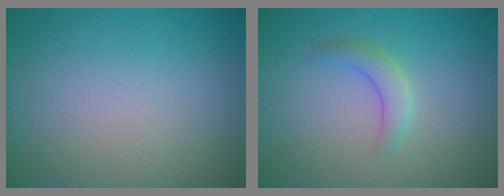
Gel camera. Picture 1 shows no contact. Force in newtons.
{"total": 2.3, "press": 2.2, "slide": 0.2}